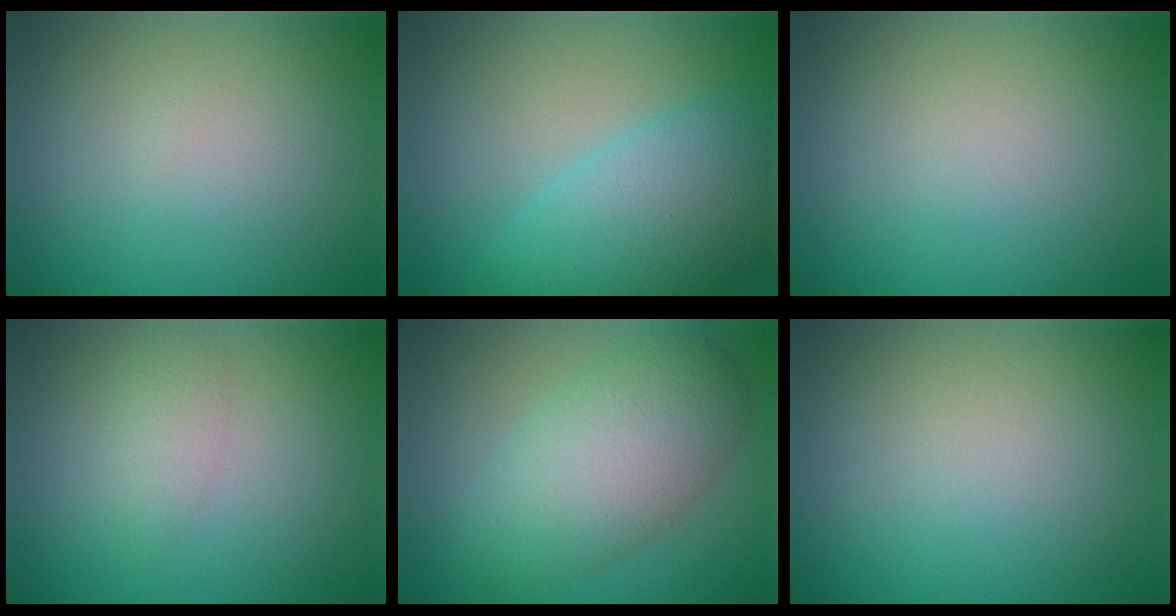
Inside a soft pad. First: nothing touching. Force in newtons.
{"total": 7.7, "press": 7.7, "slide": 0.3}
{"total": 0.0}
{"total": 1.6, "press": 1.6, "slide": 0.0}
{"total": 6.4, "press": 6.4, "slide": 0.2}
{"total": 0.0}